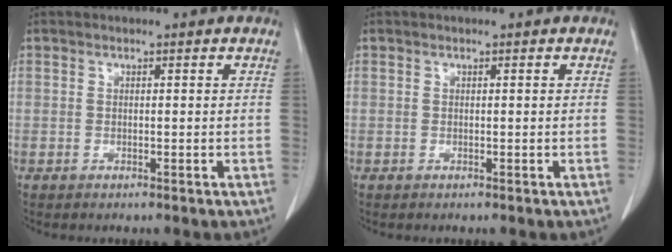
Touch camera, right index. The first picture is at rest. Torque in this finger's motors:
{"motor_torque": [-0.13, -0.04, 0.09, 0.01]}